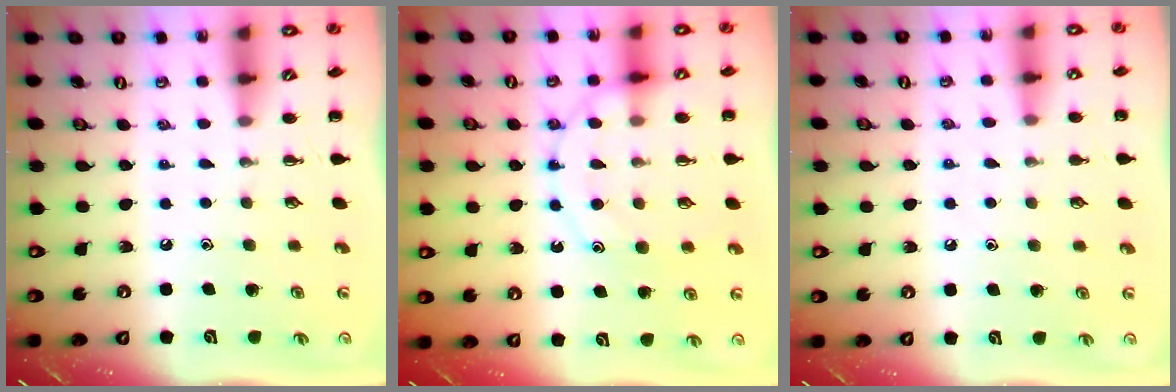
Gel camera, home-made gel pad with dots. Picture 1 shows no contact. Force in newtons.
{"total": 12.6, "press": 12.5, "slide": 0.9}
{"total": 7.4, "press": 7.0, "slide": 2.2}